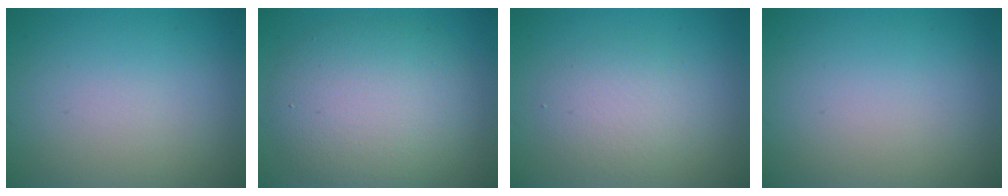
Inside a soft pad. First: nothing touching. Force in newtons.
{"total": 7.3, "press": 7.3, "slide": 0.4}
{"total": 2.8, "press": 2.8, "slide": 0.1}
{"total": 0.0}